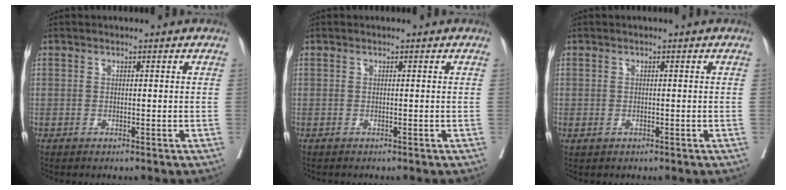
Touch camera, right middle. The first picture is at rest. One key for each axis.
{"total": 0.0}
{"total": 0.6, "fx": -0.2, "fy": 0.4, "fz": 0.4, "tx": -0.009, "ty": 0.000, "tz": 0.004}